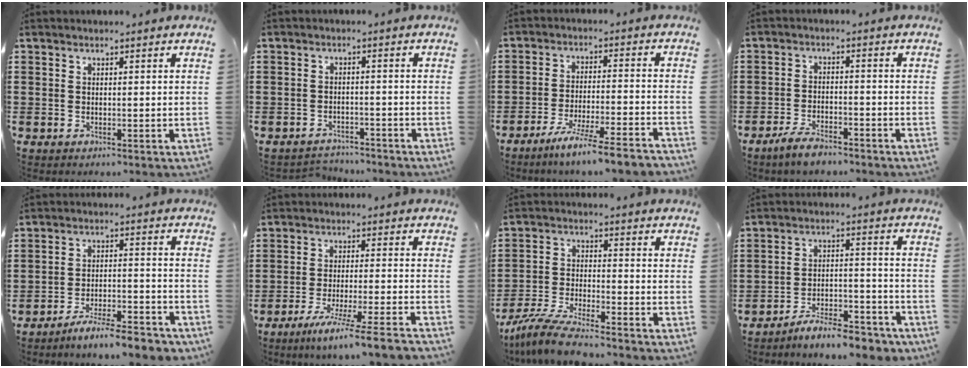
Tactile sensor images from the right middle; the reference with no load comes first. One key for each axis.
{"total": 2.2, "fx": -2.2, "fy": 0.4, "fz": -0.3, "tx": -0.003, "ty": -0.001, "tz": -0.050}
{"total": 6.8, "fx": -5.9, "fy": -0.8, "fz": 3.2, "tx": -0.060, "ty": -0.017, "tz": -0.112}
{"total": 3.9, "fx": -3.3, "fy": 0.9, "fz": 1.9, "tx": -0.047, "ty": 0.002, "tz": -0.067}
{"total": 6.0, "fx": -5.7, "fy": -0.1, "fz": 2.1, "tx": -0.039, "ty": -0.007, "tz": -0.108}
{"total": 6.4, "fx": -5.4, "fy": -1.2, "fz": 3.3, "tx": -0.053, "ty": -0.021, "tz": -0.100}
{"total": 7.2, "fx": -6.4, "fy": 0.4, "fz": 3.1, "tx": -0.072, "ty": -0.008, "tz": -0.124}
{"total": 6.6, "fx": -6.3, "fy": 0.6, "fz": 2.1, "tx": -0.036, "ty": 0.006, "tz": -0.118}